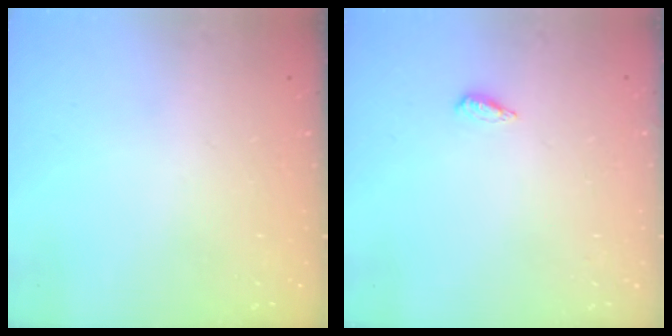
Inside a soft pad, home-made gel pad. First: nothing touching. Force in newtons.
{"total": 3.1, "press": 3.0, "slide": 0.6}